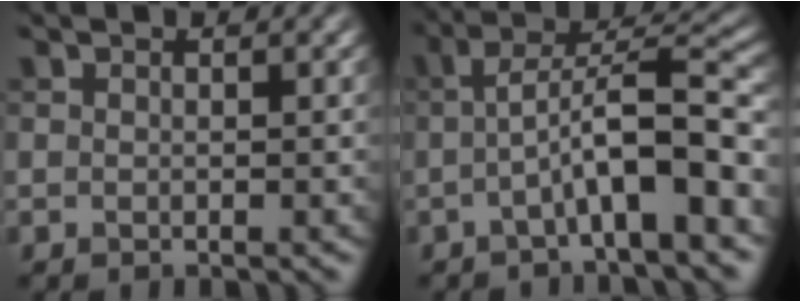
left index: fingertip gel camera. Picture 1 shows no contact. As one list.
[{"total": 7.5, "force": [-1.8, 1.9, 7.1], "torque": [-0.113, 0.024, -0.035]}]